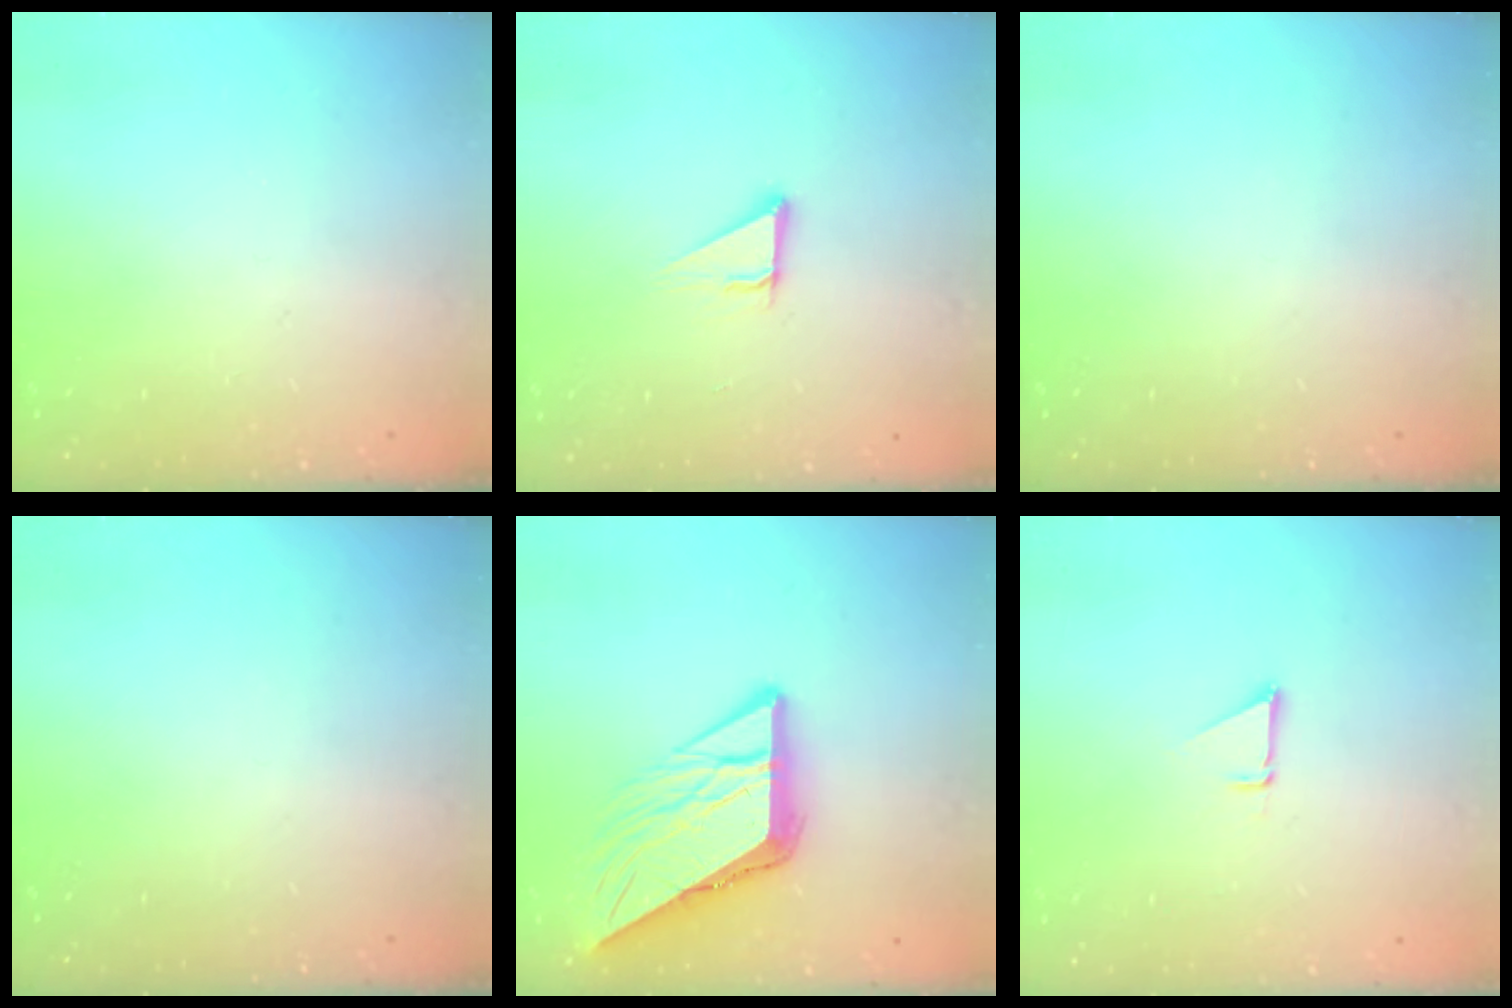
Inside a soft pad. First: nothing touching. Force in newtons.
{"total": 3.4, "press": 3.4, "slide": 0.3}
{"total": 0.0}
{"total": 0.0}
{"total": 11.2, "press": 11.2, "slide": 1.1}
{"total": 1.5, "press": 1.5, "slide": 0.1}